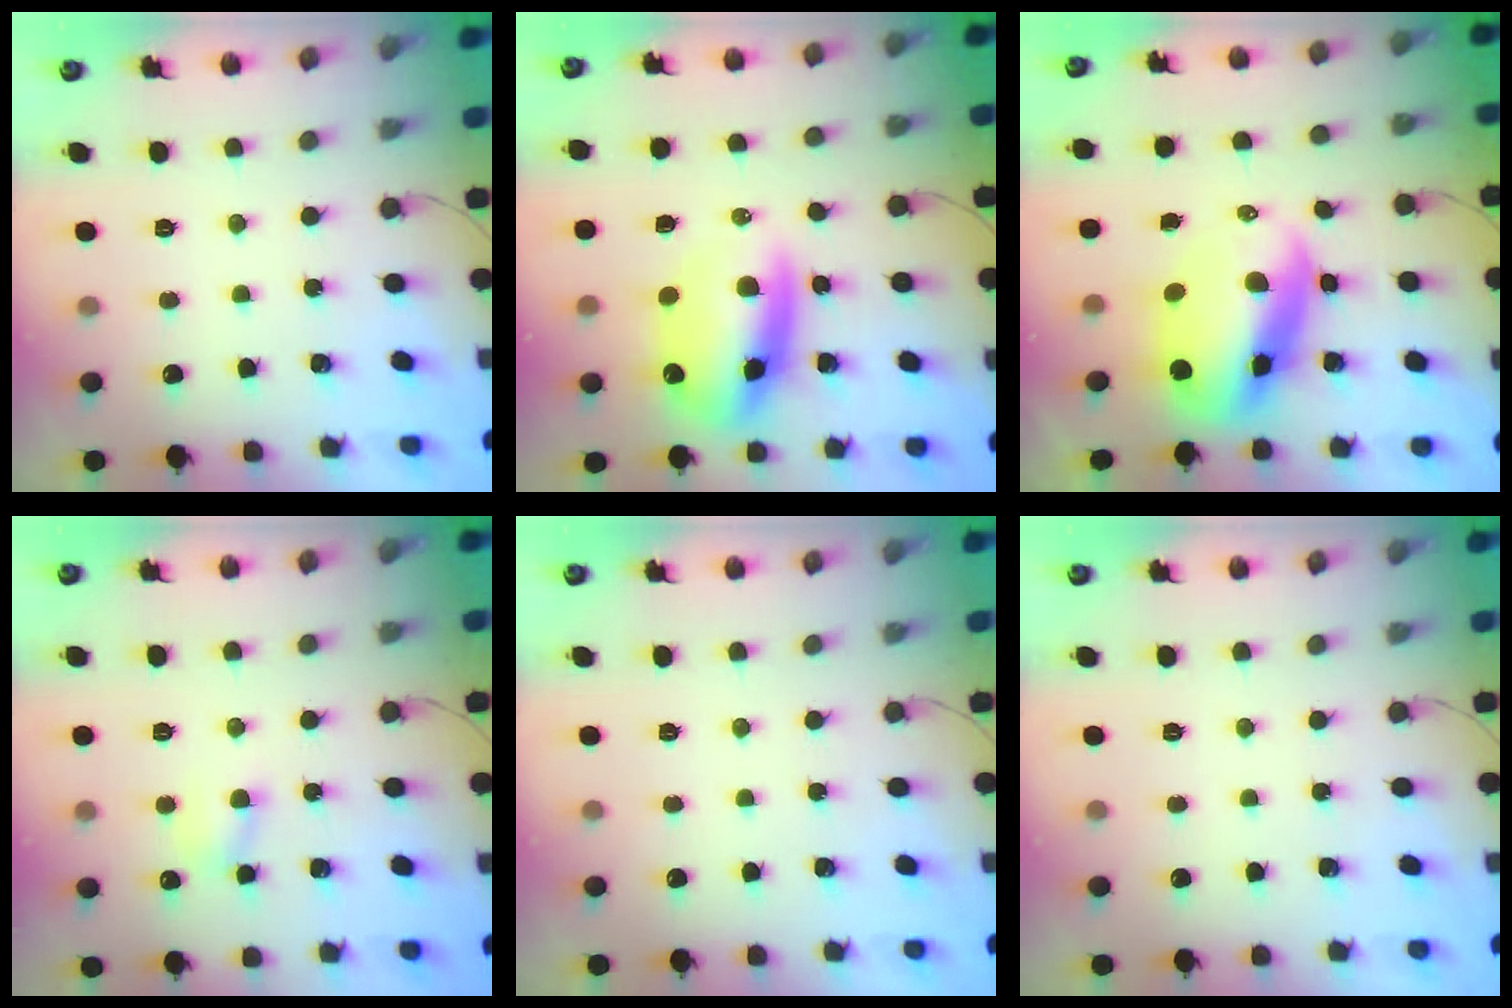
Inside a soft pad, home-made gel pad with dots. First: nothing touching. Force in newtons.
{"total": 12.5, "press": 12.1, "slide": 3.1}
{"total": 11.8, "press": 11.4, "slide": 3.1}
{"total": 4.8, "press": 4.8, "slide": 0.8}
{"total": 0.0}
{"total": 0.0}